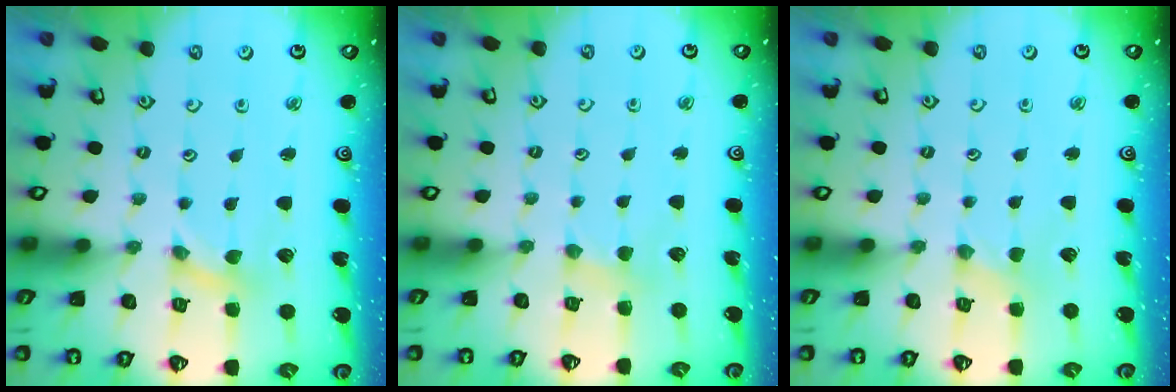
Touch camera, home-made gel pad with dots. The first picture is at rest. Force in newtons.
{"total": 2.2, "press": 2.2, "slide": 0.4}
{"total": 0.0}